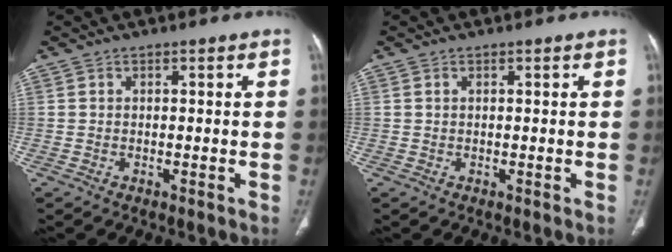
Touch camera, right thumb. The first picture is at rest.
{"total": 0.0}